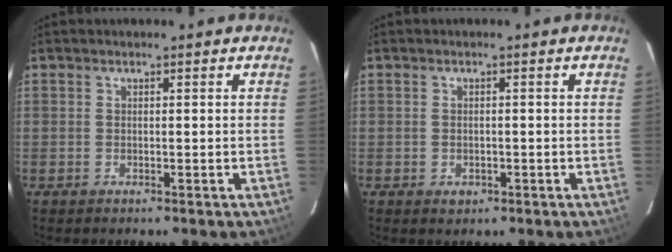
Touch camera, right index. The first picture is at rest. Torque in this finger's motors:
{"motor_torque": [0.30, 0.20, 0.02, 0.01]}